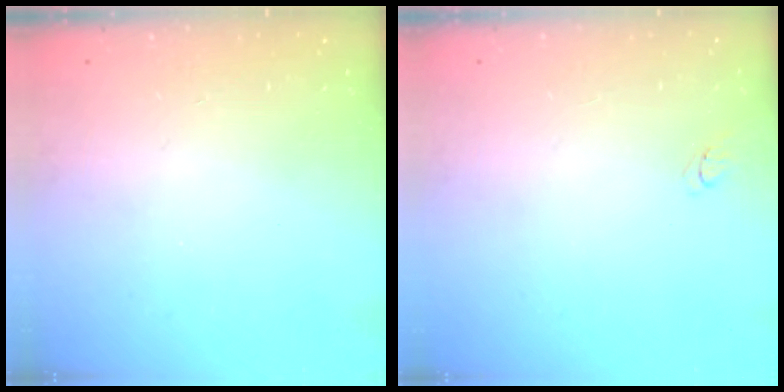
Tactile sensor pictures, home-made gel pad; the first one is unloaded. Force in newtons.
{"total": 3.1, "press": 3.1, "slide": 0.4}